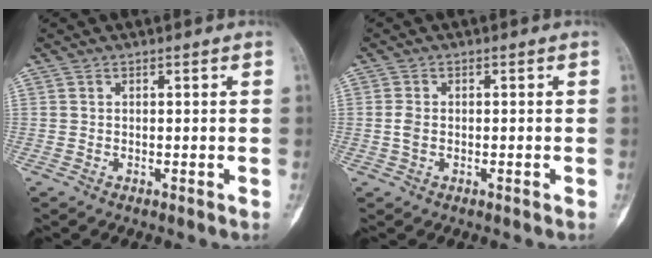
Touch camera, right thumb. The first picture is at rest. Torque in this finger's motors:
{"motor_torque": [0.71, 0.06, 0.43, 0.03, 0.16]}